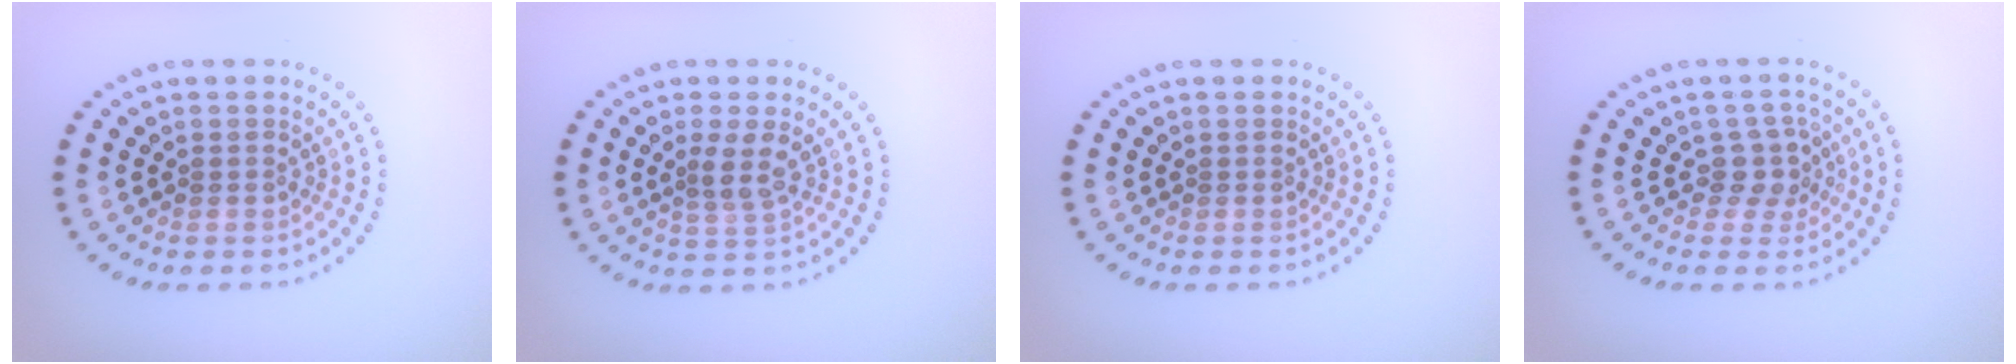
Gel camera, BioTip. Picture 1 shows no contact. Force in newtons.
{"total": 2.2, "press": 1.7, "slide": 1.4}
{"total": 0.0}
{"total": 2.4, "press": 1.9, "slide": 1.5}